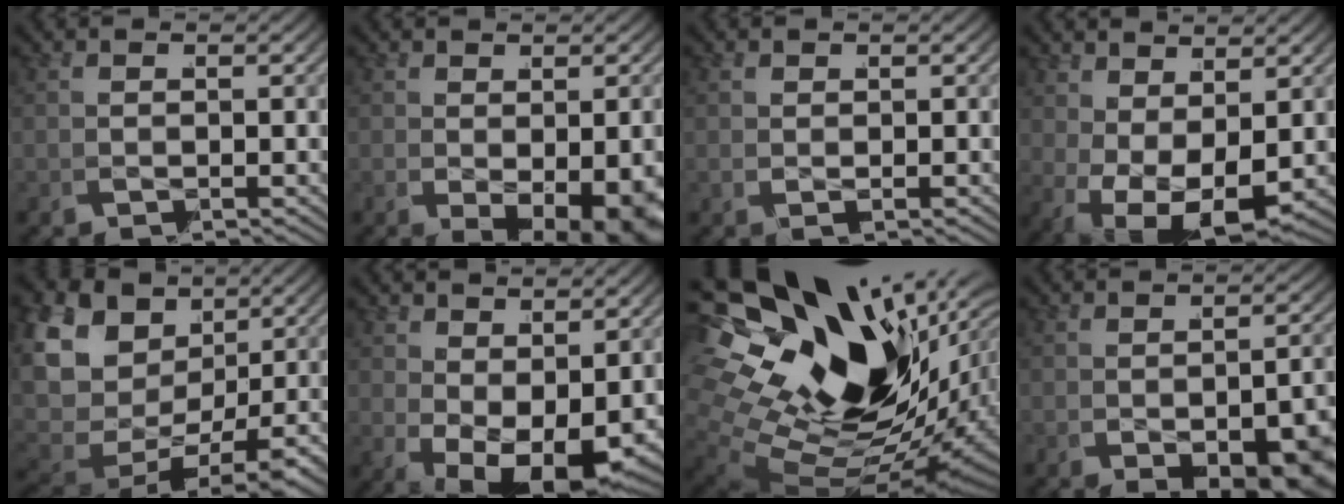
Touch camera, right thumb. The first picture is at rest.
{"total": 7.3, "force": [-2.4, 4.2, 5.5], "torque": [-0.082, -0.026, -0.025]}
{"total": 0.7, "force": [0.5, -0.1, -0.5], "torque": [0.014, 0.000, 0.012]}
{"total": 7.0, "force": [-1.2, 4.7, 5.0], "torque": [-0.105, -0.032, -0.005]}
{"total": 14.7, "force": [0.9, 11.3, 9.3], "torque": [-0.231, -0.034, 0.024]}
{"total": 9.1, "force": [-2.4, 5.5, 6.9], "torque": [-0.118, -0.033, -0.023]}
{"total": 22.6, "force": [1.2, 15.4, 16.6], "torque": [-0.312, -0.029, 0.028]}
{"total": 8.6, "force": [-4.2, 4.1, 6.3], "torque": [-0.096, -0.041, -0.047]}